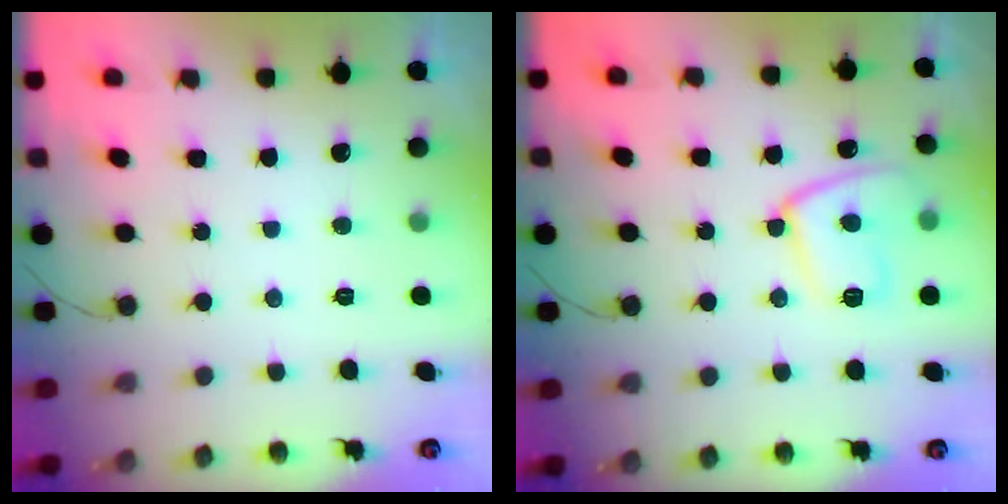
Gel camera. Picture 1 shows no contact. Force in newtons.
{"total": 11.4, "press": 11.3, "slide": 0.9}